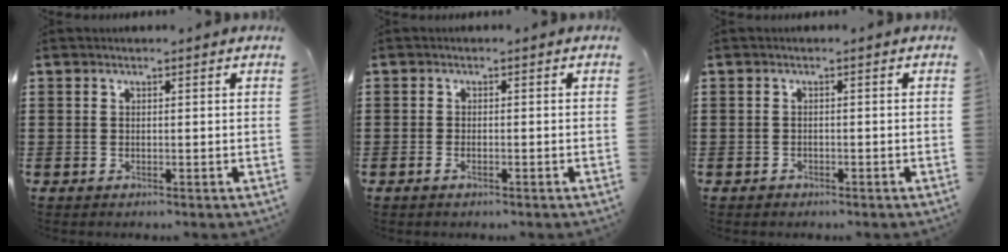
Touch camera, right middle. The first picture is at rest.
{"total": 0.9, "force": [-0.6, 0.4, 0.6], "torque": [-0.014, -0.003, -0.011]}
{"total": 0.7, "force": [-0.6, 0.4, 0.1], "torque": [-0.003, 0.002, -0.014]}